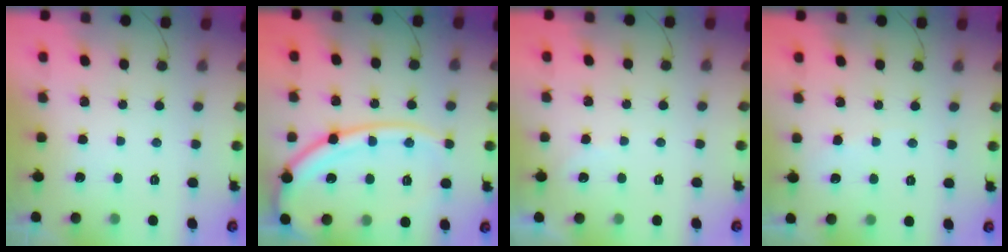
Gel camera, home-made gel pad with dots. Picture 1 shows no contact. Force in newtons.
{"total": 18.2, "press": 18.1, "slide": 1.9}
{"total": 4.0, "press": 3.9, "slide": 0.6}
{"total": 2.7, "press": 2.6, "slide": 0.4}